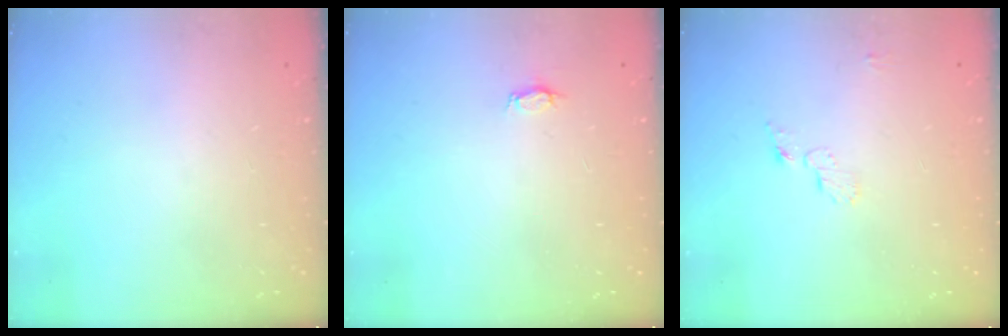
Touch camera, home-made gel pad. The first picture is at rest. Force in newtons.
{"total": 2.8, "press": 2.8, "slide": 0.3}
{"total": 4.8, "press": 4.8, "slide": 0.5}